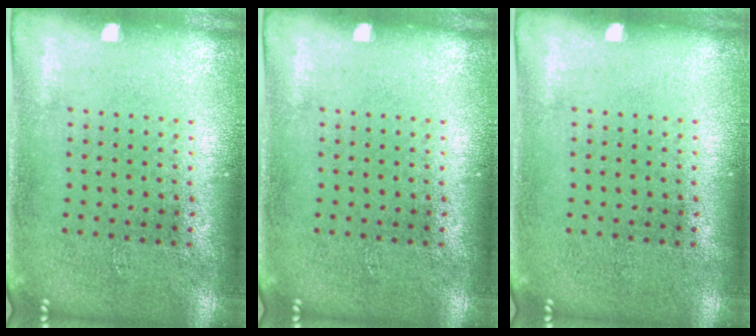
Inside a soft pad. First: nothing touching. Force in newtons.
{"total": 0.0}
{"total": 0.0}